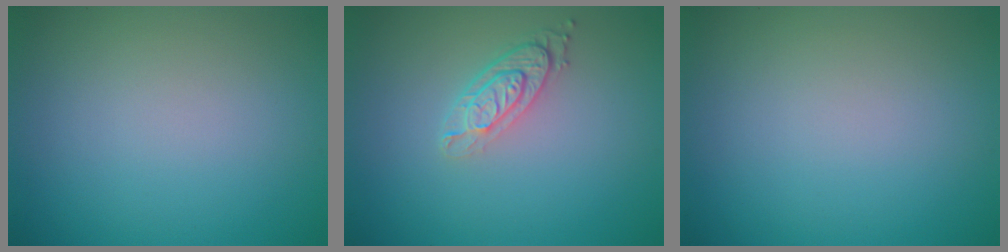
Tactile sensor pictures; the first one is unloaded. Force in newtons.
{"total": 3.0, "press": 2.2, "slide": 2.1}
{"total": 0.0}